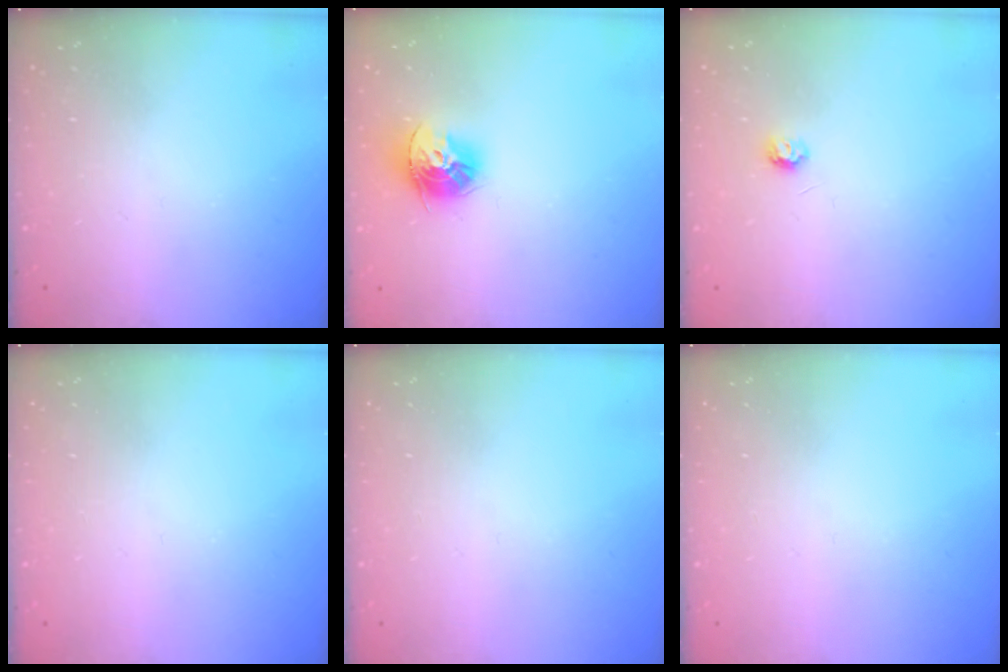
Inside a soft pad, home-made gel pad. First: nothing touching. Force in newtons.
{"total": 12.2, "press": 12.1, "slide": 1.1}
{"total": 4.2, "press": 4.1, "slide": 0.4}
{"total": 0.0}
{"total": 0.0}
{"total": 0.0}